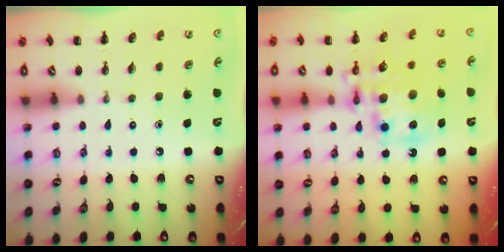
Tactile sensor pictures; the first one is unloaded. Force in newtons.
{"total": 13.2, "press": 13.0, "slide": 2.3}